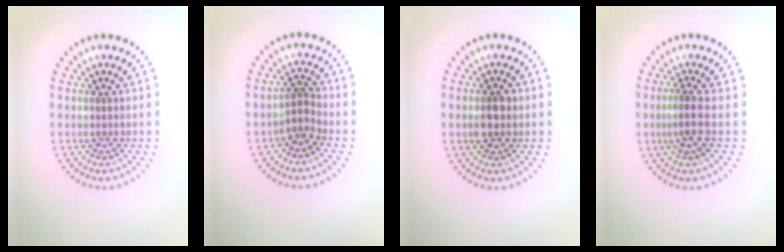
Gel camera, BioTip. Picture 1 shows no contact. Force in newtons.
{"total": 1.8, "press": 1.3, "slide": 1.3}
{"total": 2.6, "press": 2.6, "slide": 0.1}
{"total": 2.0, "press": 1.5, "slide": 1.4}